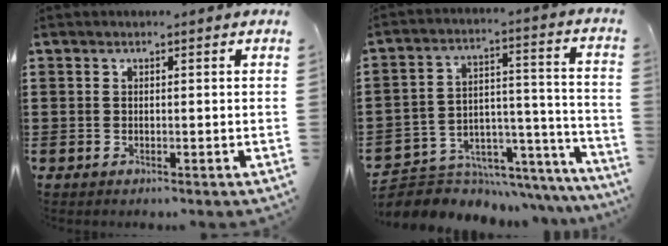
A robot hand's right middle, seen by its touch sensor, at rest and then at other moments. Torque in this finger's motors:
{"motor_torque": [1.26, -0.64, 0.31, 0.07]}